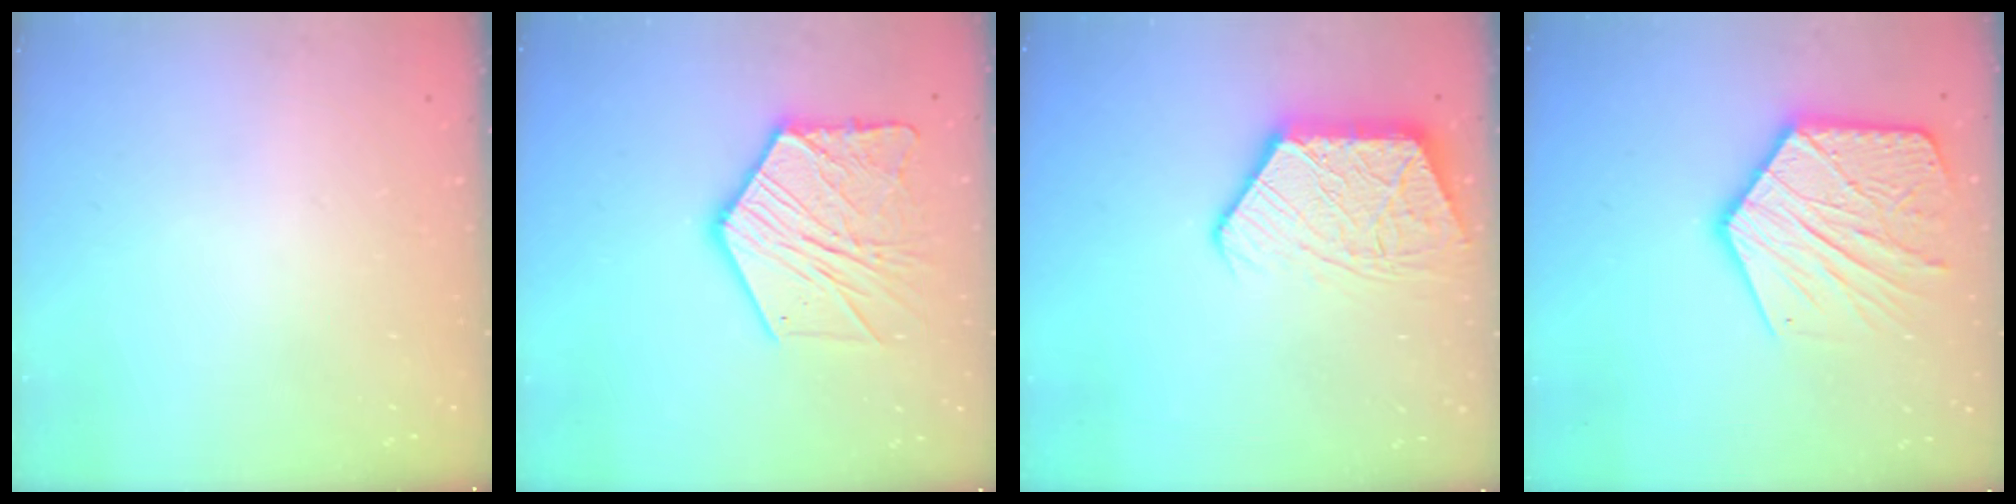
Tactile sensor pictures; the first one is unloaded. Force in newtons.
{"total": 17.4, "press": 17.4, "slide": 1.6}
{"total": 12.8, "press": 12.7, "slide": 1.2}
{"total": 20.8, "press": 20.7, "slide": 1.8}